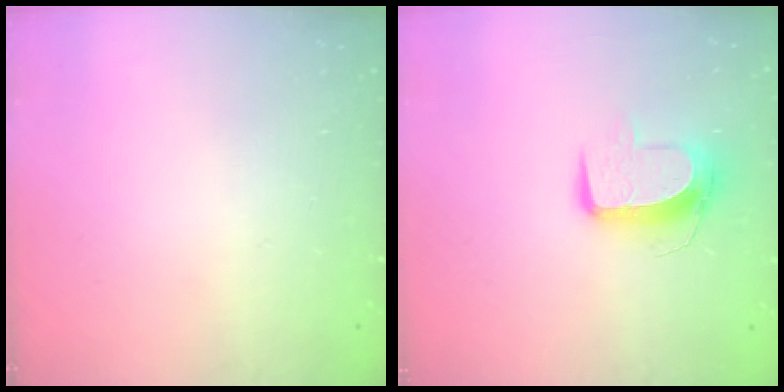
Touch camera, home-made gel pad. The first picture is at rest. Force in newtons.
{"total": 10.3, "press": 10.3, "slide": 0.8}